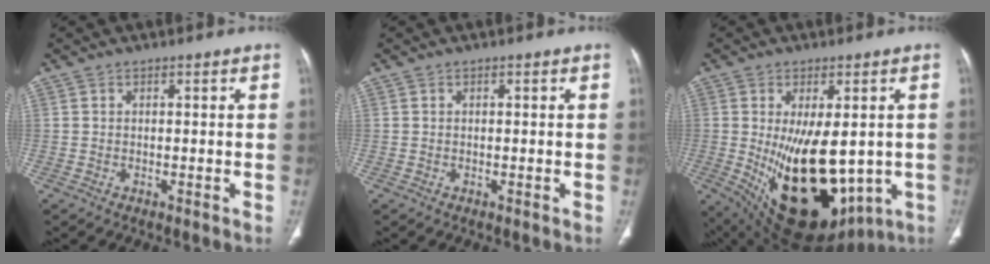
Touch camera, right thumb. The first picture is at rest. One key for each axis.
{"total": 0.0}
{"total": 23.5, "fx": -3.5, "fy": 12.4, "fz": 19.7, "tx": -0.283, "ty": -0.028, "tz": -0.011}